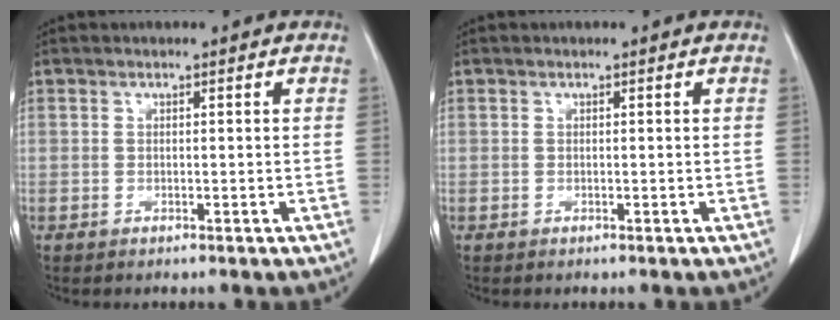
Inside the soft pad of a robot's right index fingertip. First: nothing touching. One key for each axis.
{"total": 0.0}